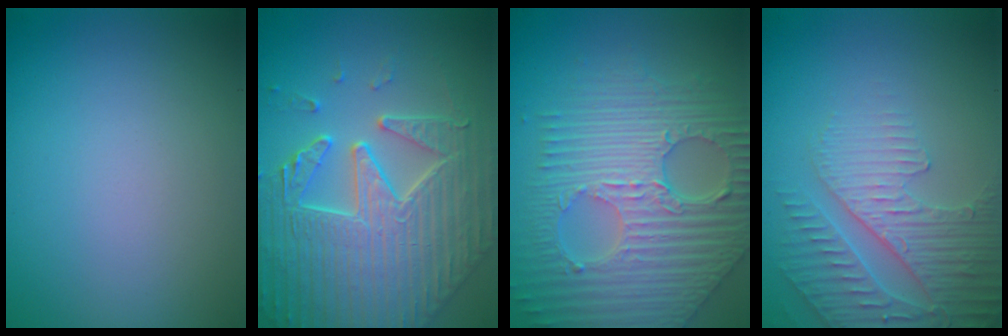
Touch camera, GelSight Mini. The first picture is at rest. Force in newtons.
{"total": 6.8, "press": 5.9, "slide": 3.4}
{"total": 9.8, "press": 6.7, "slide": 7.1}
{"total": 4.7, "press": 3.9, "slide": 2.7}